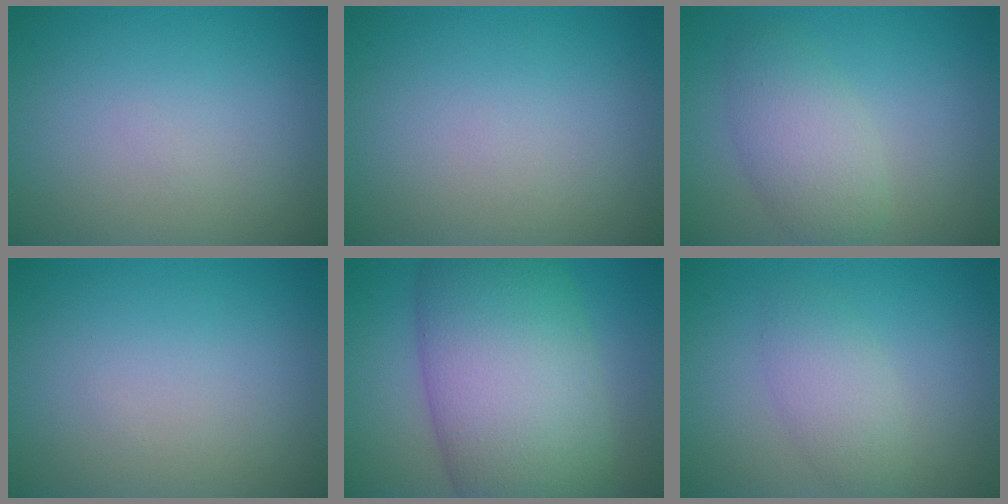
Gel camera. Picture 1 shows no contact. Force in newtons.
{"total": 0.0}
{"total": 3.7, "press": 3.7, "slide": 0.1}
{"total": 0.0}
{"total": 13.7, "press": 13.7, "slide": 0.3}
{"total": 2.7, "press": 2.7, "slide": 0.0}